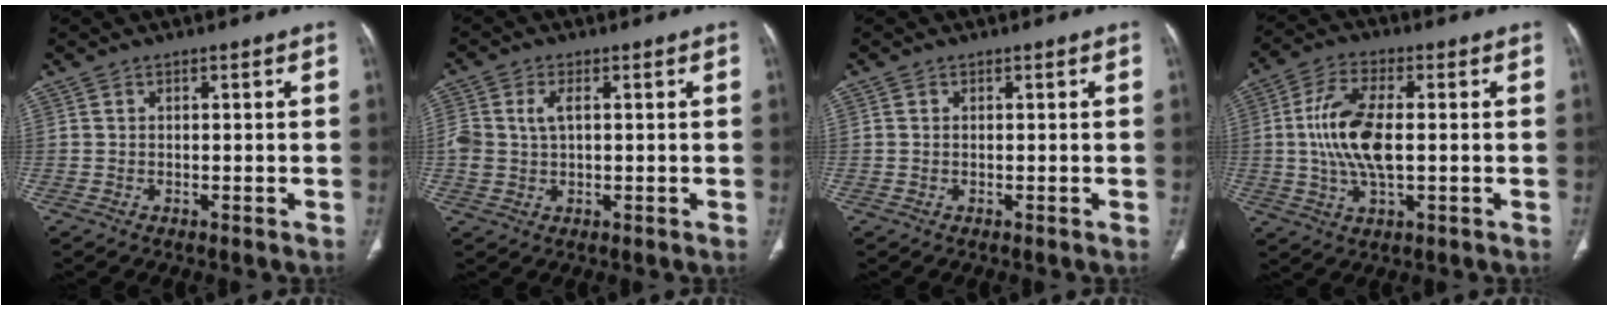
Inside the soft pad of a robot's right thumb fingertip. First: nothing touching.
{"total": 4.5, "force": [0.9, 2.7, 3.5], "torque": [-0.090, 0.008, 0.021]}
{"total": 0.0}
{"total": 11.7, "force": [0.2, 5.1, 10.5], "torque": [-0.224, 0.005, 0.004]}